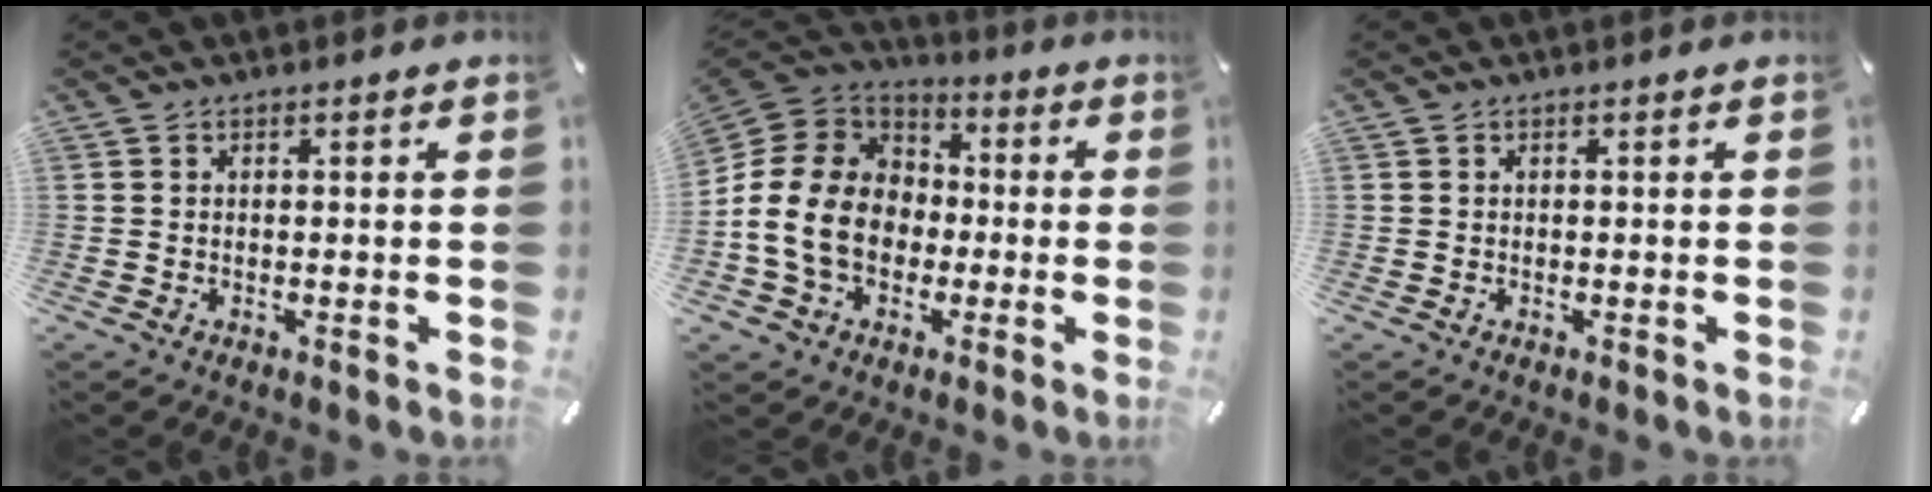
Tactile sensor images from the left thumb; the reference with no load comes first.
{"total": 16.0, "force": [-3.8, 13.2, 8.1], "torque": [-0.194, 0.034, -0.072]}
{"total": 0.0}